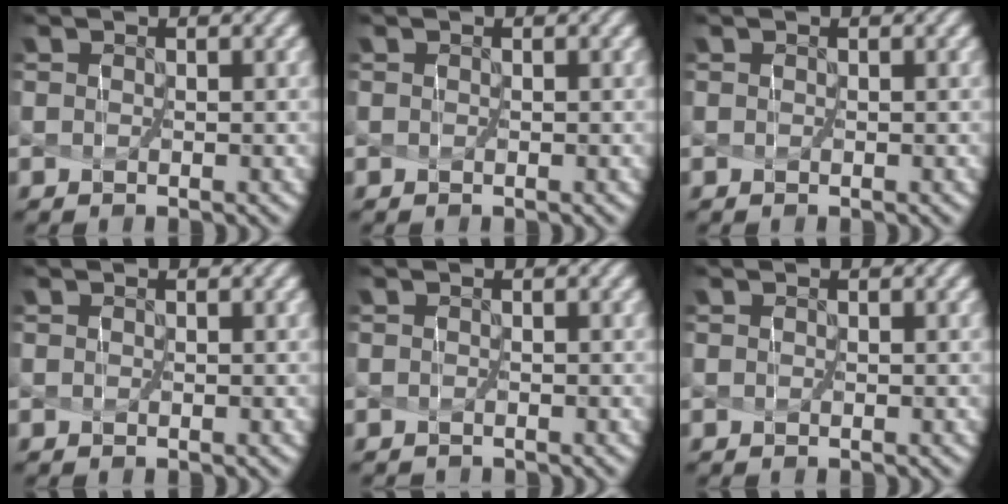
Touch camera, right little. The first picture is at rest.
{"total": 0.0}
{"total": 0.0}
{"total": 0.0}
{"total": 0.8, "force": [-0.6, -0.2, -0.4], "torque": [0.004, -0.003, -0.005]}
{"total": 0.0}